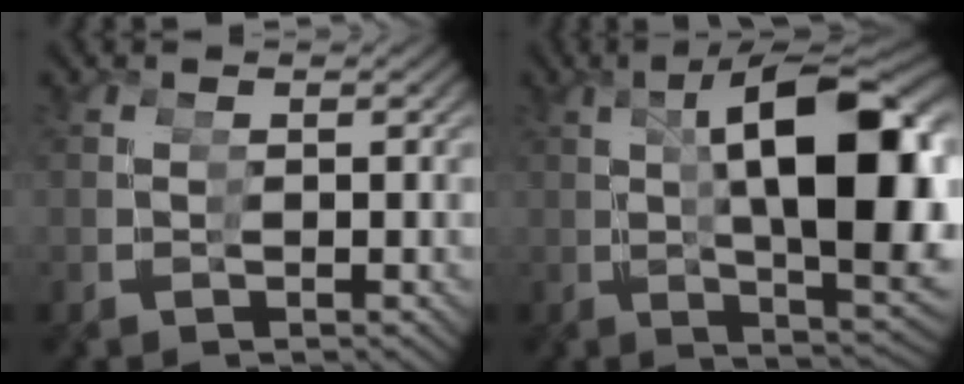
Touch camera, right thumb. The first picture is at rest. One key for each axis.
{"total": 15.7, "fx": 1.0, "fy": 5.4, "fz": 14.7, "tx": -0.187, "ty": 0.011, "tz": 0.020}